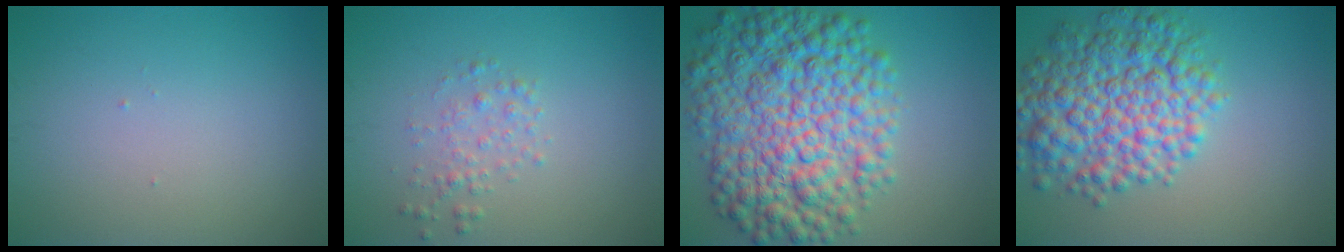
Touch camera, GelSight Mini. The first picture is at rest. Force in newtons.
{"total": 1.6, "press": 1.6, "slide": 0.0}
{"total": 11.7, "press": 11.7, "slide": 0.2}
{"total": 8.7, "press": 8.7, "slide": 0.1}